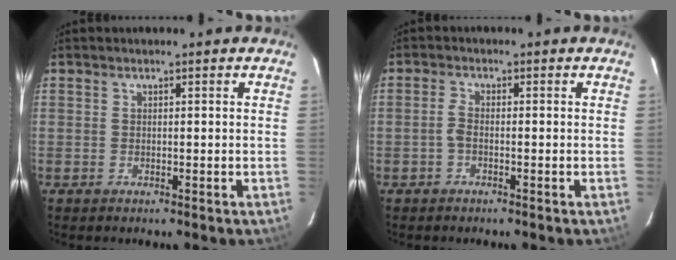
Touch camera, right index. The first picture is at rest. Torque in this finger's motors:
{"motor_torque": [0.53, 0.07, 0.14, 0.05]}